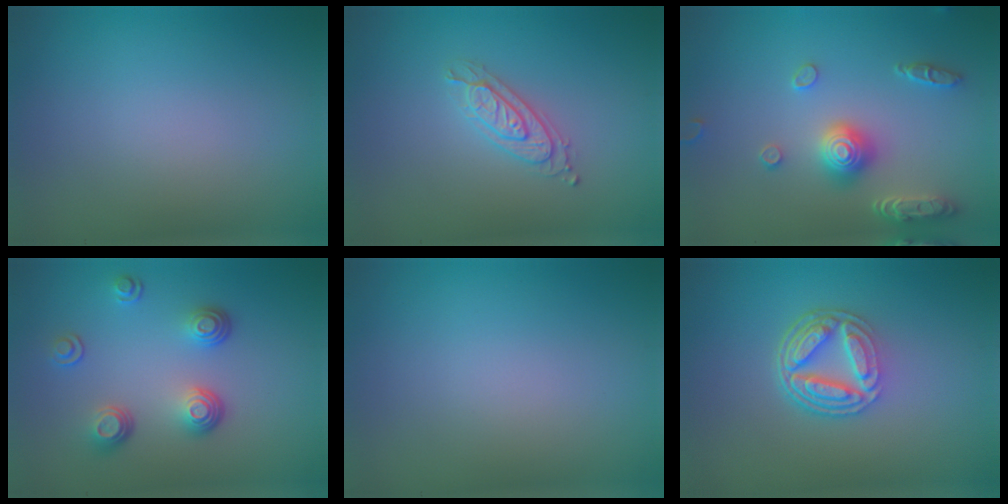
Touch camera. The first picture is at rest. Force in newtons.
{"total": 2.4, "press": 2.2, "slide": 0.9}
{"total": 4.1, "press": 3.7, "slide": 1.8}
{"total": 3.5, "press": 2.7, "slide": 2.3}
{"total": 0.0}
{"total": 5.2, "press": 3.8, "slide": 3.5}